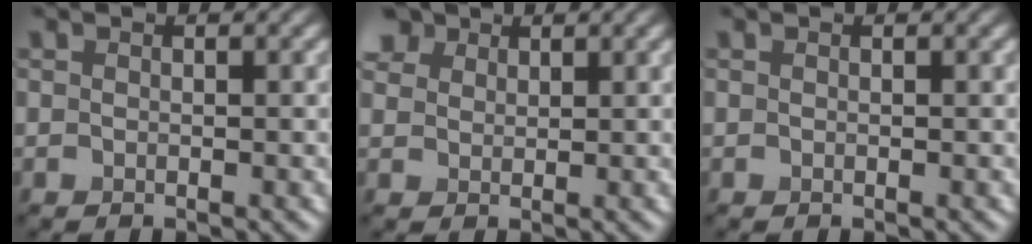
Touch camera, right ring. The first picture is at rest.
{"total": 4.9, "force": [3.2, 3.1, 2.1], "torque": [-0.069, 0.011, 0.060]}
{"total": 0.0}